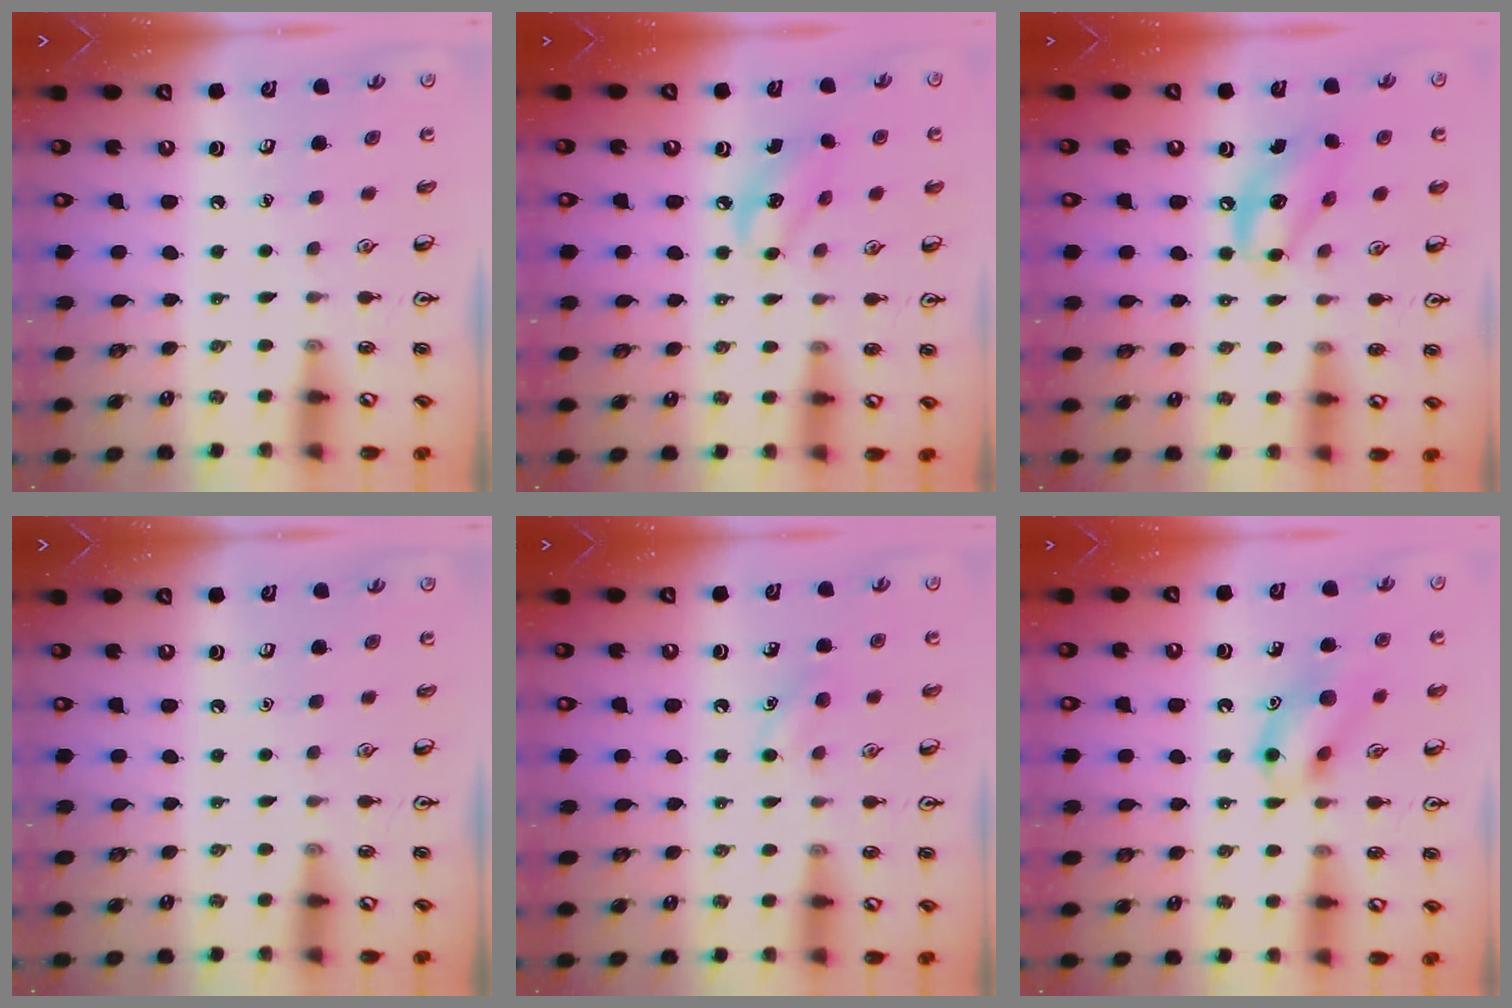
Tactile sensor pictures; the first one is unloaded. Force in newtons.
{"total": 6.0, "press": 5.9, "slide": 0.9}
{"total": 10.3, "press": 10.0, "slide": 2.3}
{"total": 0.0}
{"total": 5.8, "press": 5.6, "slide": 1.6}
{"total": 11.8, "press": 11.8, "slide": 1.3}